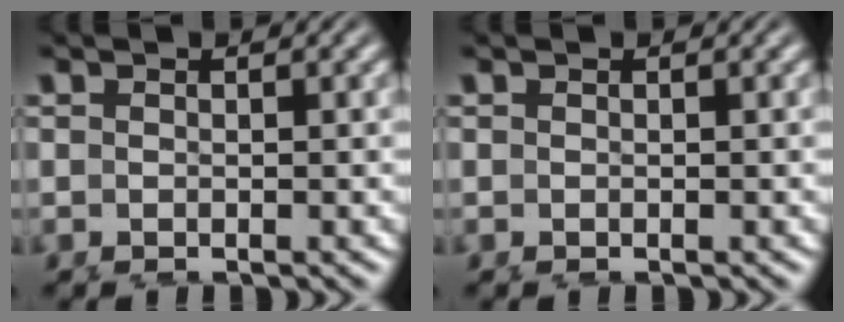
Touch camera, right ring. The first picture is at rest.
{"total": 0.0}